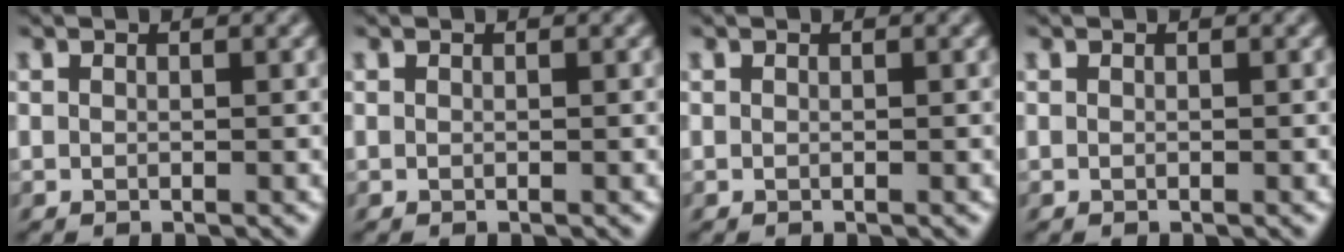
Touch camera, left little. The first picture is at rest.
{"total": 0.0}
{"total": 0.0}
{"total": 0.0}